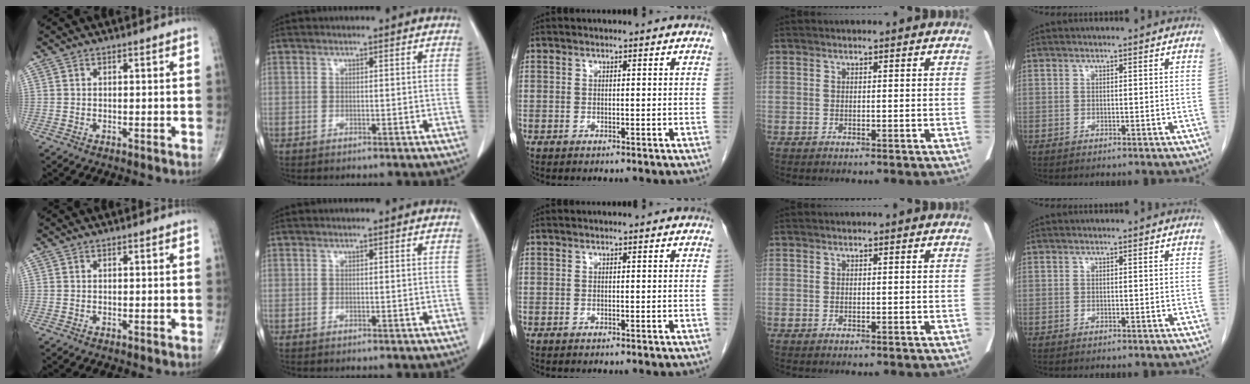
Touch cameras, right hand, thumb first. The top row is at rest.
{}